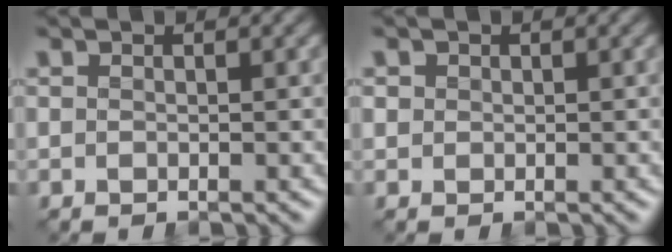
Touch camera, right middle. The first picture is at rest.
{"total": 0.7, "force": [0.2, 0.7, 0.1], "torque": [0.003, -0.002, 0.004]}